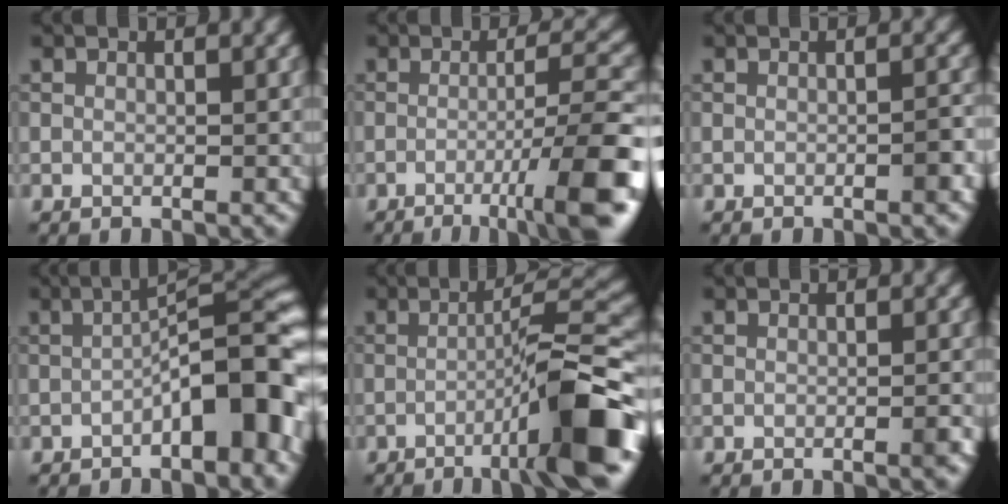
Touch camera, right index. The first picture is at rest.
{"total": 8.9, "force": [-3.6, 1.4, 8.0], "torque": [-0.107, 0.008, -0.056]}
{"total": 1.3, "force": [-0.5, 0.2, 1.1], "torque": [-0.014, 0.005, -0.009]}
{"total": 9.6, "force": [-2.7, 2.7, 8.9], "torque": [-0.116, 0.021, -0.049]}
{"total": 10.3, "force": [-4.0, 1.2, 9.4], "torque": [-0.124, 0.019, -0.069]}
{"total": 1.0, "force": [-0.4, 0.2, 0.9], "torque": [-0.010, 0.003, -0.008]}